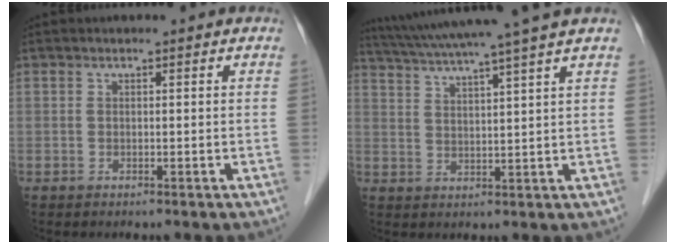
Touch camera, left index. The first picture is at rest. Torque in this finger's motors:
{"motor_torque": [1.26, -0.88, 0.34, 0.16]}